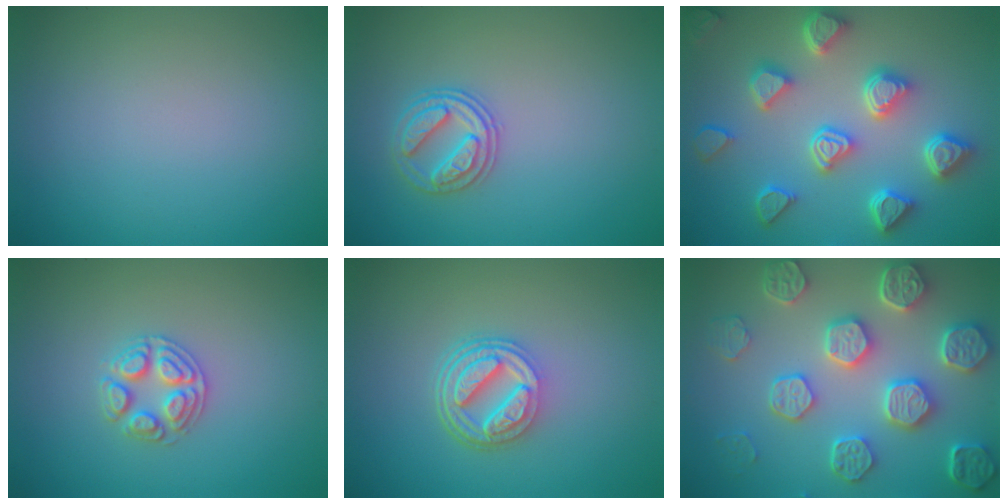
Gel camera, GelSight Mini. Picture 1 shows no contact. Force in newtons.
{"total": 2.7, "press": 2.6, "slide": 0.3}
{"total": 6.9, "press": 5.7, "slide": 3.9}
{"total": 2.5, "press": 2.5, "slide": 0.4}
{"total": 5.2, "press": 3.9, "slide": 3.5}
{"total": 7.5, "press": 6.2, "slide": 4.2}